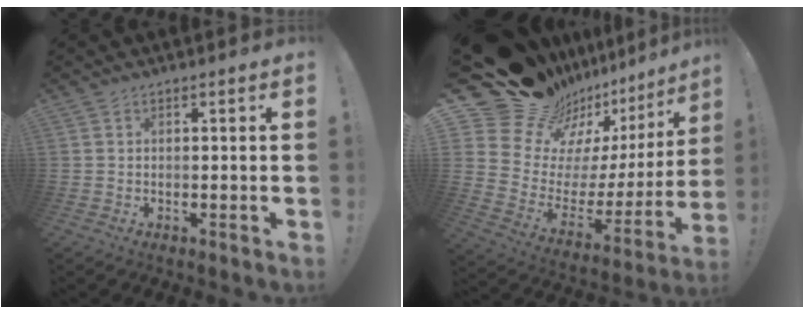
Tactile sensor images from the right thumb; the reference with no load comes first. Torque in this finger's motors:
{"motor_torque": [0.44, 2.33, 0.01, 0.36, 0.03]}